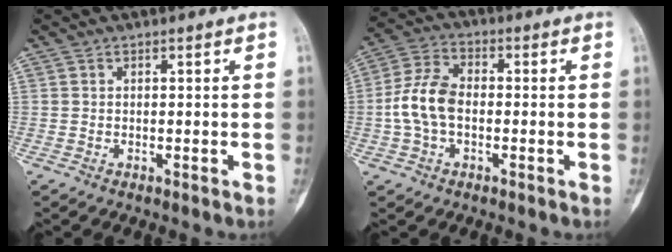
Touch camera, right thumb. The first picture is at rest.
{"total": 9.1, "force": [-1.1, 5.7, 7.0], "torque": [-0.145, 0.027, -0.028]}